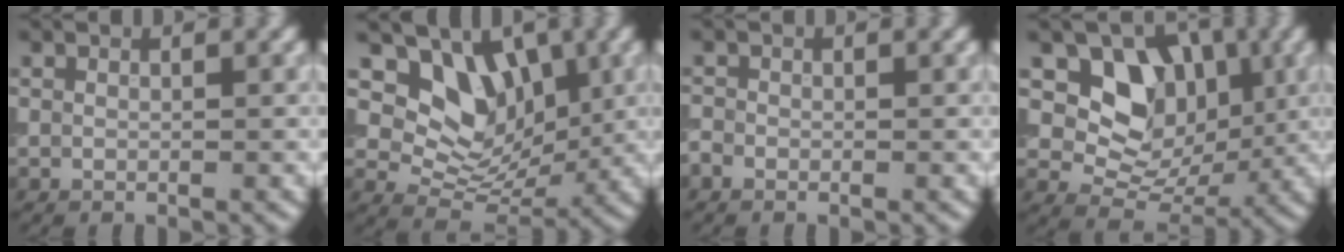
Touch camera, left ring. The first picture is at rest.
{"total": 6.5, "force": [2.5, 4.9, 3.5], "torque": [-0.047, -0.018, 0.037]}
{"total": 0.7, "force": [-0.5, 0.5, 0.2], "torque": [-0.002, 0.000, -0.013]}
{"total": 6.9, "force": [2.0, 5.5, 3.6], "torque": [-0.047, -0.013, 0.025]}